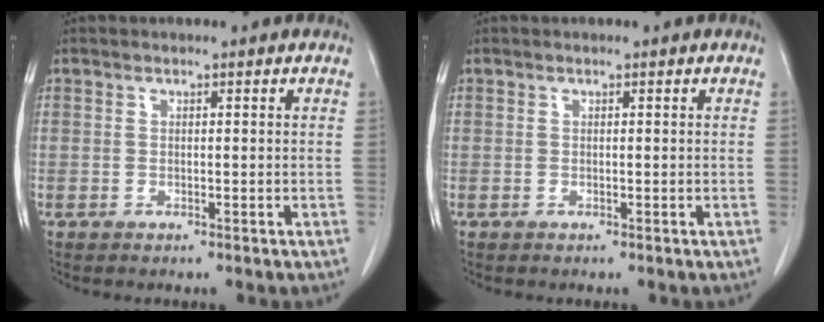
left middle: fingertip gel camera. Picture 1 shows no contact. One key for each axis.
{"total": 0.0}